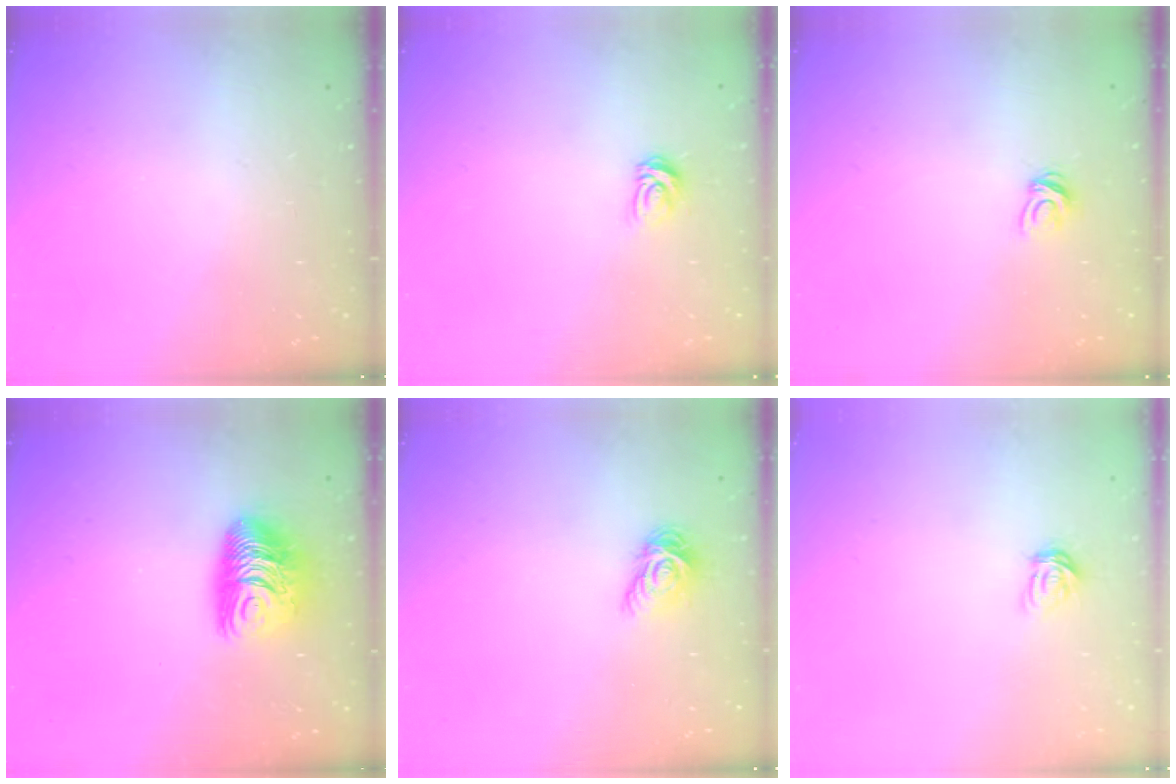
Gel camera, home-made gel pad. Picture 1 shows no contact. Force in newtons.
{"total": 3.9, "press": 3.9, "slide": 0.5}
{"total": 4.9, "press": 4.8, "slide": 0.4}
{"total": 10.7, "press": 10.6, "slide": 1.0}
{"total": 6.3, "press": 6.3, "slide": 0.1}
{"total": 4.2, "press": 4.2, "slide": 0.4}